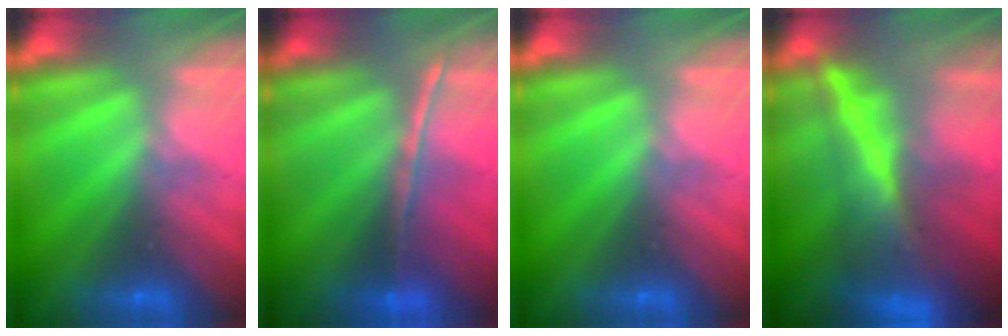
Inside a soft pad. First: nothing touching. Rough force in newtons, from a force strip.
{"total": 1.6}
{"total": 0.0}
{"total": 8.5}